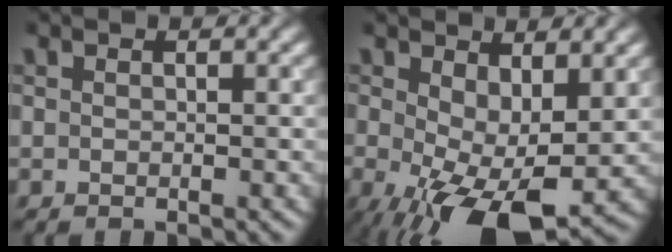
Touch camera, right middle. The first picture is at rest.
{"total": 9.3, "force": [-1.7, 4.5, 7.9], "torque": [-0.143, -0.023, -0.018]}